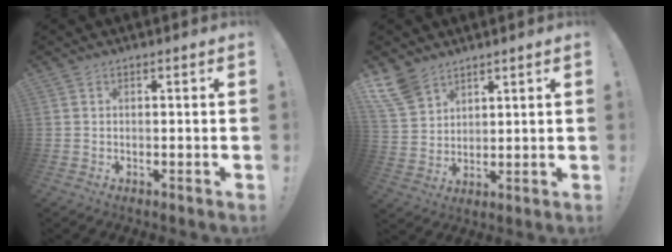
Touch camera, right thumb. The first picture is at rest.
{"total": 9.2, "force": [7.0, 5.2, 2.8], "torque": [-0.057, -0.042, 0.142]}